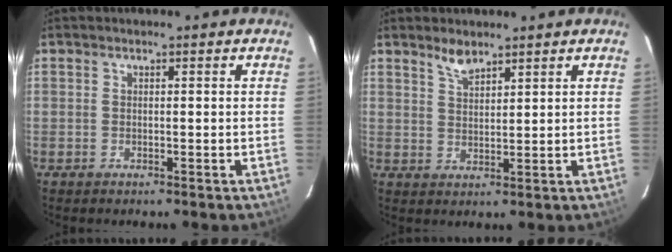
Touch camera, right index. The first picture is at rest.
{"total": 3.6, "force": [3.0, 1.0, 1.7], "torque": [-0.029, 0.003, 0.057]}